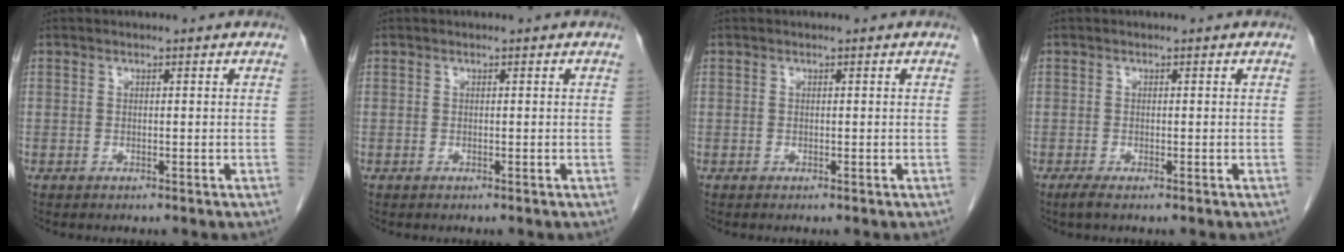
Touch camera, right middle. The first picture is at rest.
{"total": 0.0}
{"total": 0.0}
{"total": 1.1, "force": [-0.7, 0.0, 0.8], "torque": [-0.022, -0.005, -0.016]}